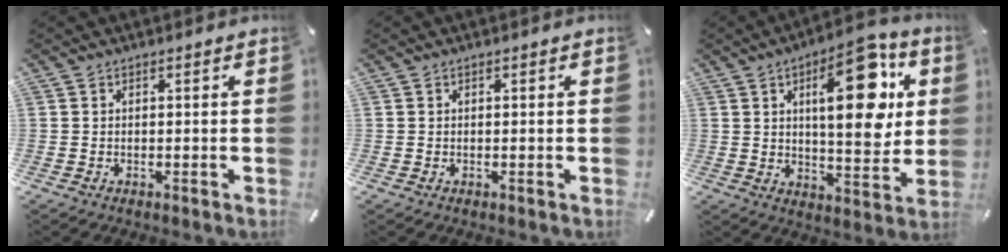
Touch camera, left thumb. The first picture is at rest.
{"total": 0.0}
{"total": 20.3, "force": [6.8, 8.3, 17.3], "torque": [-0.242, -0.025, 0.097]}